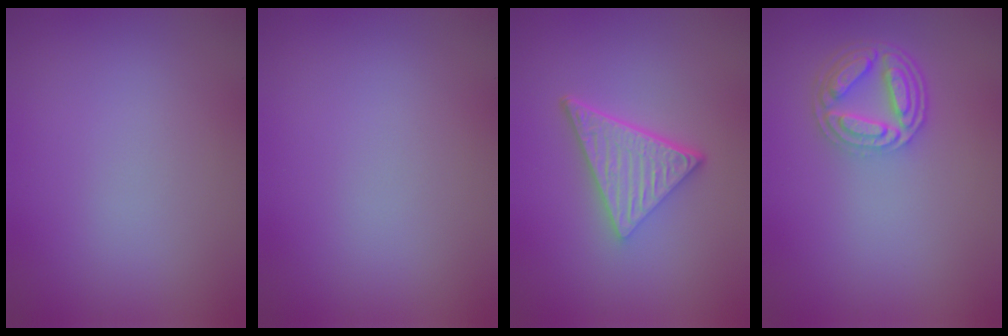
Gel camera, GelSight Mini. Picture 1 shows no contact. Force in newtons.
{"total": 0.0}
{"total": 5.2, "press": 3.6, "slide": 3.7}
{"total": 4.6, "press": 3.5, "slide": 3.0}